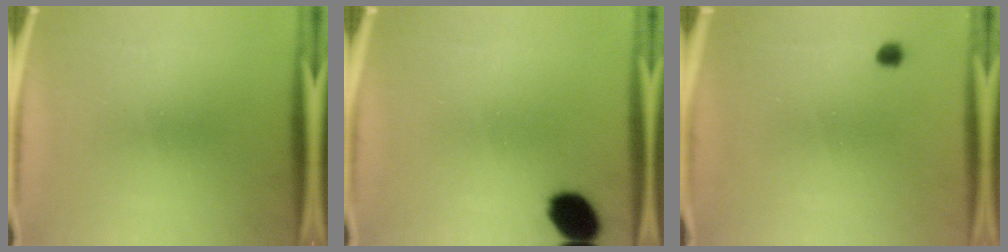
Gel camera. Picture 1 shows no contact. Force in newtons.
{"total": 8.8}
{"total": 1.3}